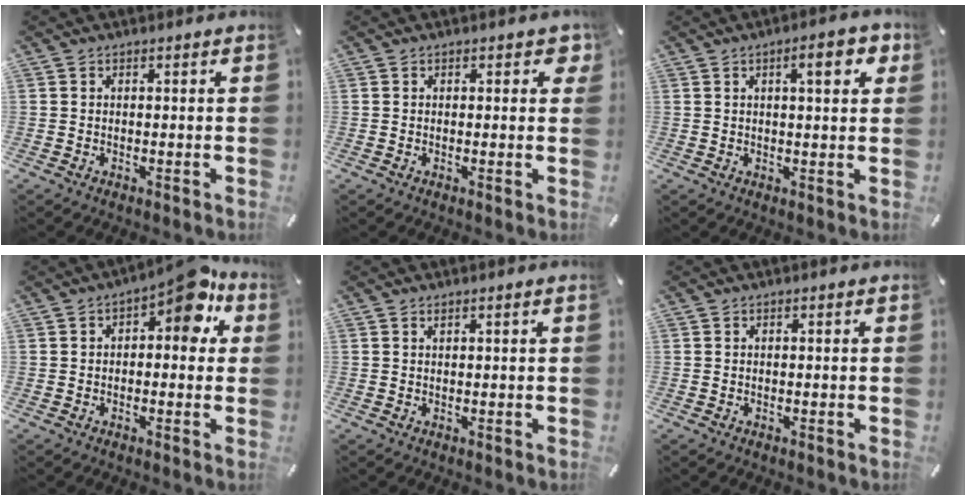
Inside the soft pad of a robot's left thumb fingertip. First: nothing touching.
{"total": 2.1, "force": [0.6, 1.2, 1.6], "torque": [-0.019, 0.000, 0.006]}
{"total": 7.0, "force": [2.9, 1.9, 6.1], "torque": [-0.084, -0.008, 0.039]}
{"total": 9.2, "force": [4.4, 4.2, 6.9], "torque": [-0.086, -0.026, 0.066]}
{"total": 0.8, "force": [0.4, 0.0, 0.7], "torque": [-0.013, -0.002, 0.008]}
{"total": 0.0}